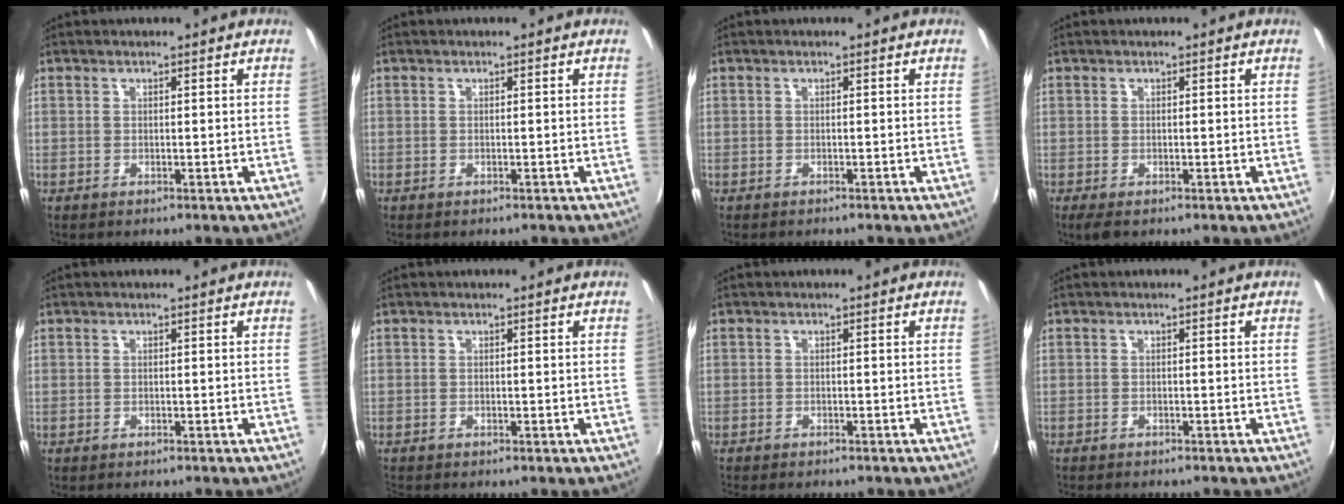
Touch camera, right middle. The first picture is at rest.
{"total": 0.0}
{"total": 1.0, "force": [-0.9, 0.3, 0.2], "torque": [-0.008, -0.005, -0.013]}
{"total": 2.0, "force": [-1.2, 0.8, 1.5], "torque": [-0.028, -0.007, -0.018]}
{"total": 0.6, "force": [-0.6, 0.2, 0.2], "torque": [-0.005, -0.002, -0.009]}
{"total": 1.0, "force": [-1.0, 0.3, 0.3], "torque": [-0.006, -0.004, -0.017]}
{"total": 3.7, "force": [-3.3, 0.8, 1.5], "torque": [-0.037, -0.016, -0.053]}
{"total": 3.0, "force": [-2.7, 0.6, 1.0], "torque": [-0.028, -0.014, -0.045]}